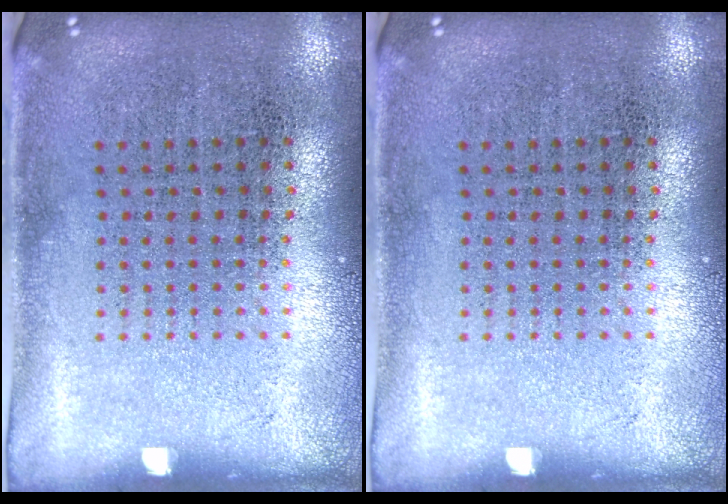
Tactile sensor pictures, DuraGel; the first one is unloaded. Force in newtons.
{"total": 0.0}